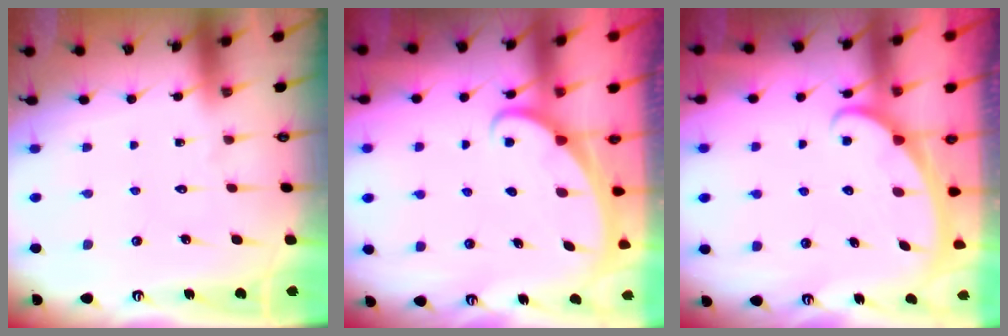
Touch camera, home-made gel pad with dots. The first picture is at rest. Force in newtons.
{"total": 1.9, "press": 1.9, "slide": 0.1}
{"total": 3.6, "press": 3.6, "slide": 0.2}